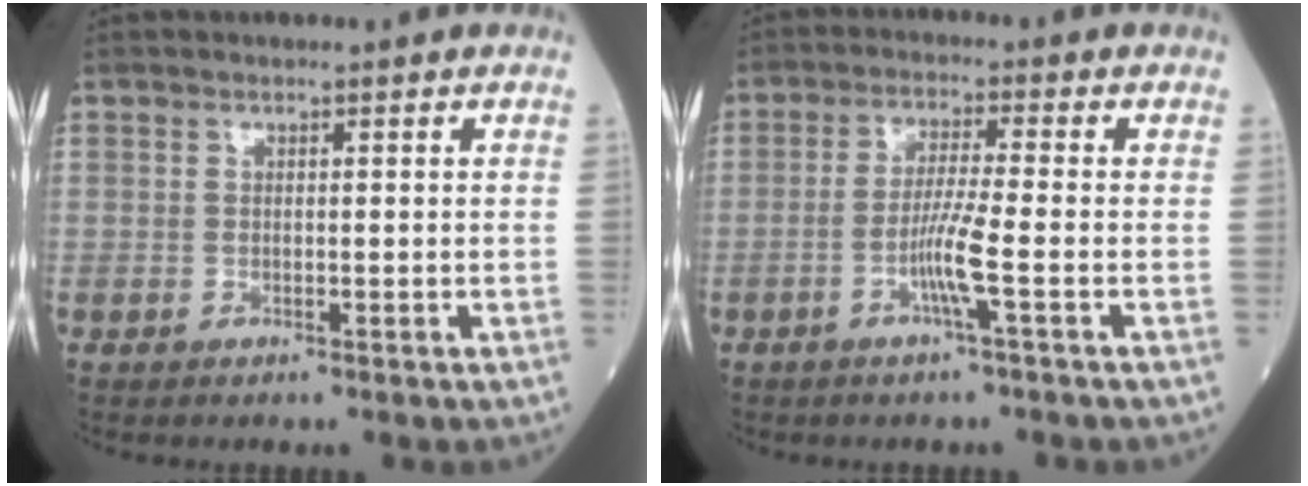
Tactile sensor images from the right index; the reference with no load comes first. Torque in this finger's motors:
{"motor_torque": [0.05, -0.24, 0.05, 0.02]}